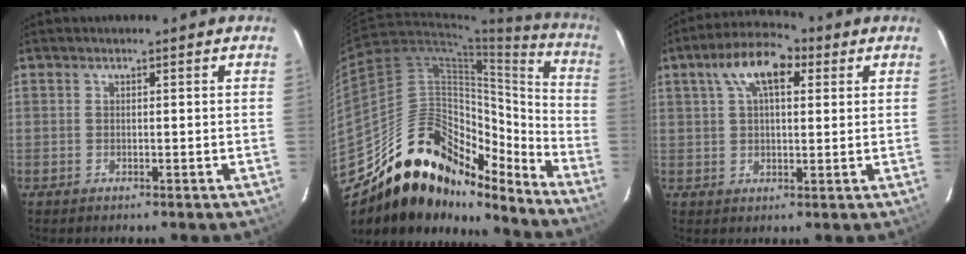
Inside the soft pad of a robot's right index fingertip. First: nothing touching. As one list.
[{"total": 23.8, "force": [-18.3, 11.0, 10.7], "torque": [-0.187, 0.044, -0.290]}, {"total": 9.7, "force": [3.9, 4.7, 7.5], "torque": [-0.137, 0.032, 0.065]}]